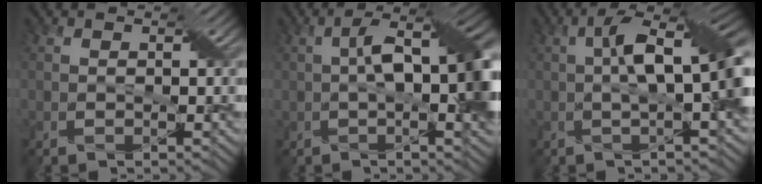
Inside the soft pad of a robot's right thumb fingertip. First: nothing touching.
{"total": 11.0, "force": [0.4, 4.5, 10.1], "torque": [-0.162, 0.014, 0.003]}
{"total": 9.3, "force": [0.6, 2.9, 8.8], "torque": [-0.145, 0.023, 0.001]}